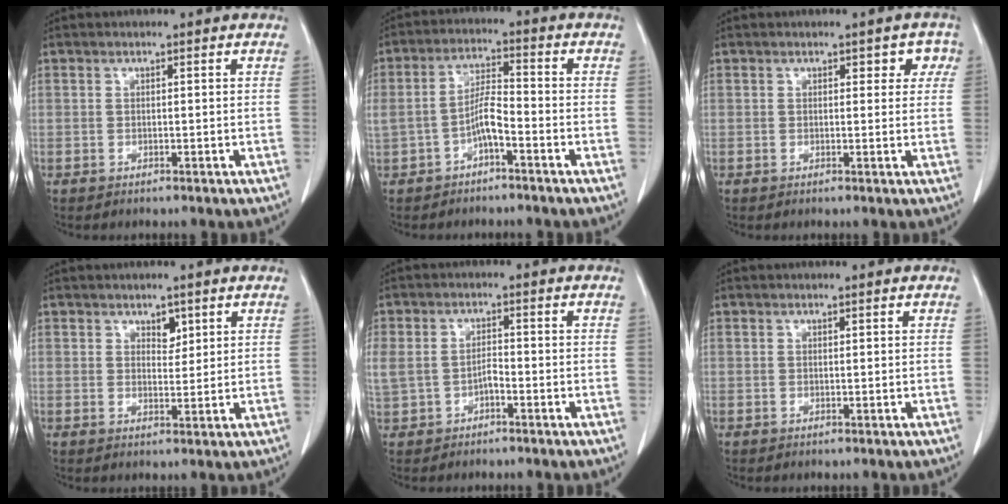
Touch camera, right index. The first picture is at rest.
{"total": 5.4, "force": [-2.2, 1.5, 4.7], "torque": [-0.105, 0.016, -0.038]}
{"total": 3.0, "force": [1.3, 1.8, 2.1], "torque": [-0.009, 0.010, 0.010]}
{"total": 2.3, "force": [1.4, 1.3, 1.2], "torque": [-0.014, -0.004, 0.025]}
{"total": 6.0, "force": [-1.3, 4.1, 4.2], "torque": [-0.109, 0.019, -0.015]}
{"total": 0.0}